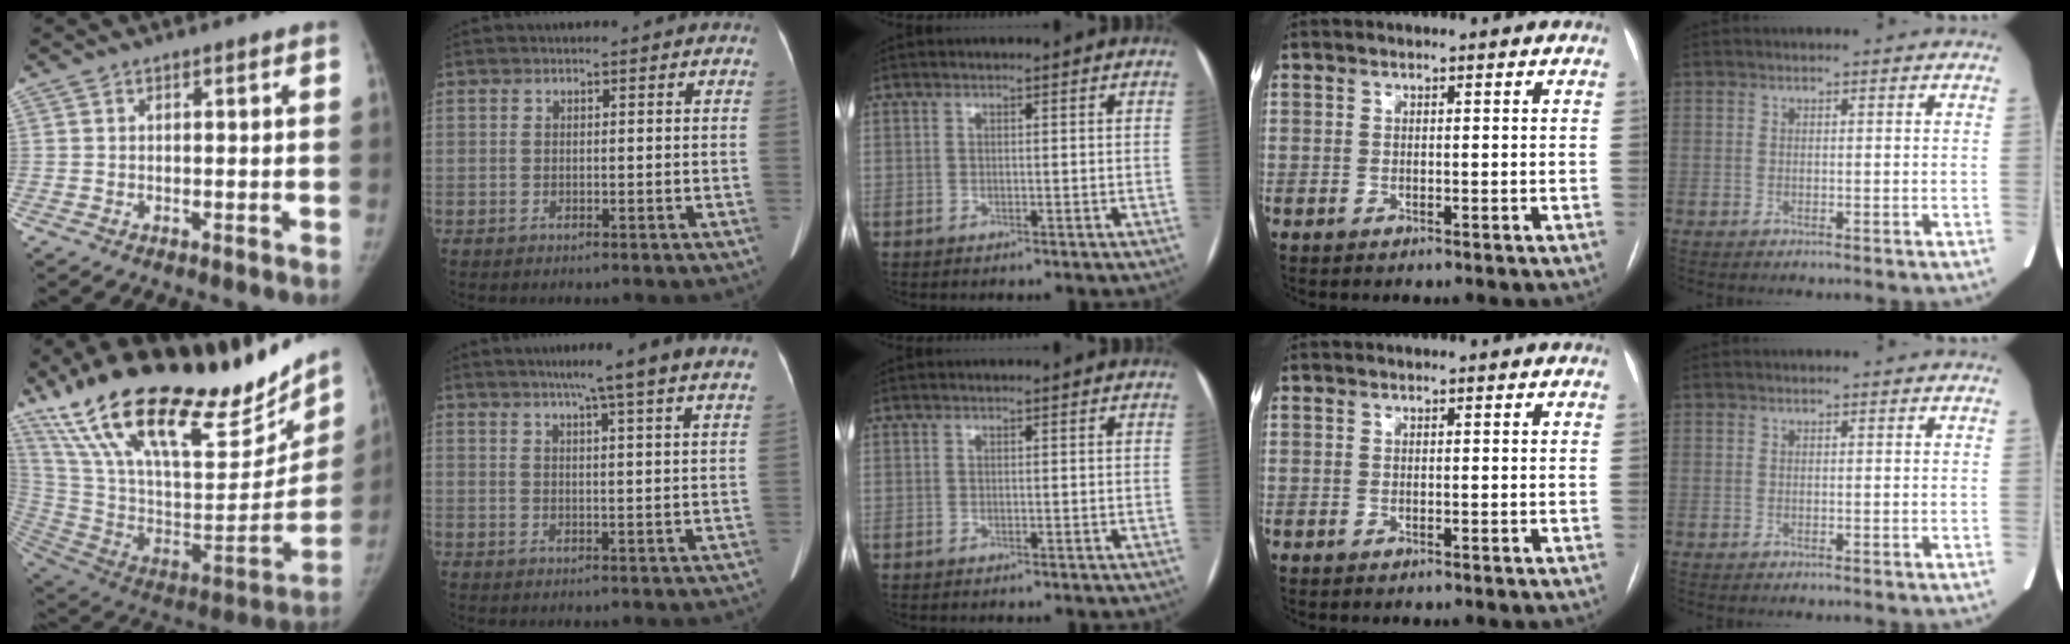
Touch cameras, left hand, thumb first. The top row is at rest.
{"thumb": {"total": 37.0, "force": [26.3, 13.2, 22.3], "torque": [-0.350, -0.077, 0.438]}, "index": {"total": 10.9, "force": [8.5, -1.1, 6.7], "torque": [-0.094, 0.012, 0.092]}}